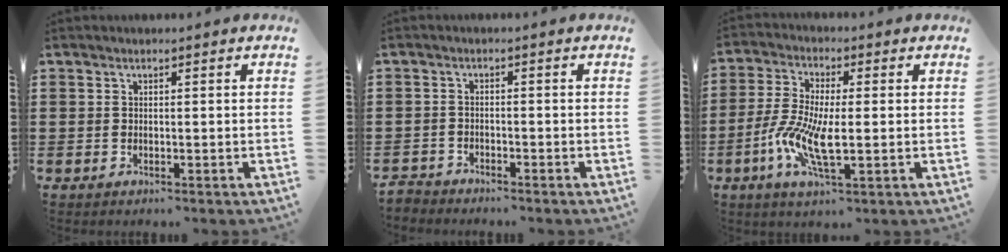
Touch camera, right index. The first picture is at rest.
{"total": 2.1, "force": [-2.1, 0.1, -0.4], "torque": [0.001, 0.001, -0.048]}
{"total": 8.7, "force": [-2.0, 2.9, 8.0], "torque": [-0.176, -0.013, -0.040]}